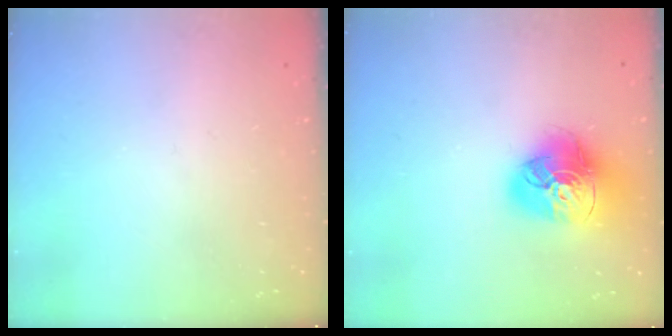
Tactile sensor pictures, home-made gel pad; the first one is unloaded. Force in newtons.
{"total": 18.0, "press": 17.9, "slide": 2.0}